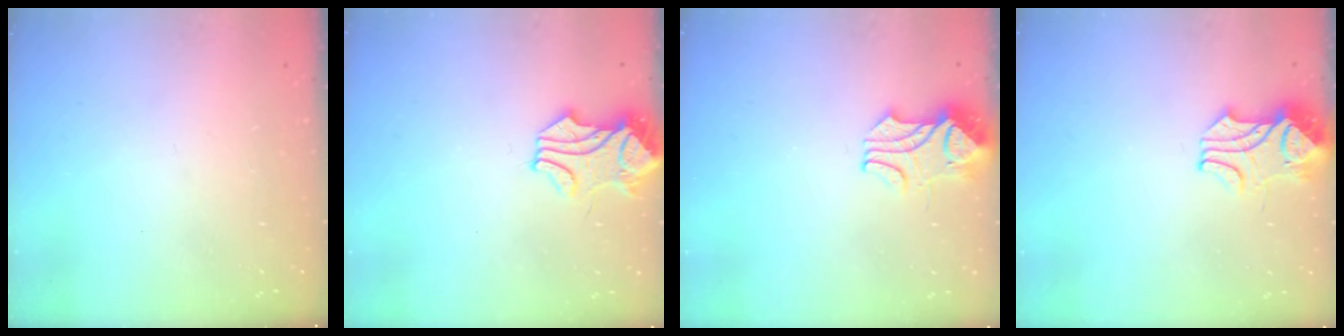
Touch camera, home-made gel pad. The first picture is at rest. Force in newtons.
{"total": 1.7, "press": 1.5, "slide": 0.8}
{"total": 2.2, "press": 2.0, "slide": 0.8}
{"total": 2.5, "press": 2.3, "slide": 0.9}